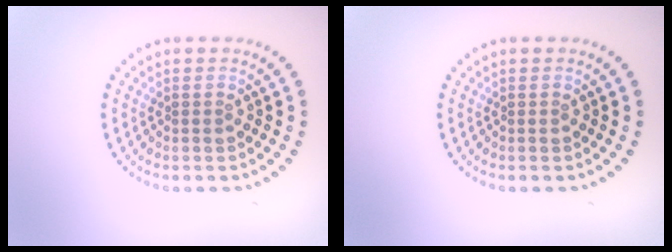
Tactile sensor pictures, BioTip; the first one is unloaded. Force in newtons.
{"total": 0.0}